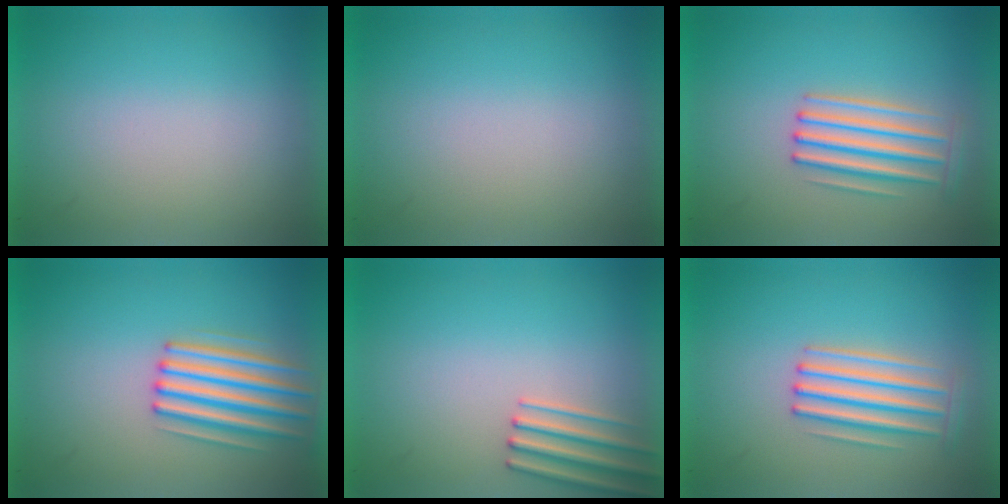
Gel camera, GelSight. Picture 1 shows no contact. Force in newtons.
{"total": 0.0}
{"total": 3.2}
{"total": 4.2}
{"total": 2.7}
{"total": 3.2}